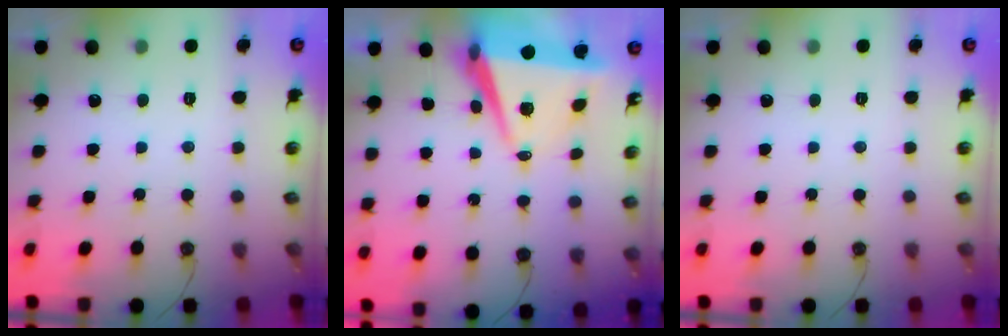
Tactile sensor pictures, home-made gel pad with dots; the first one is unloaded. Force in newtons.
{"total": 8.3, "press": 7.2, "slide": 4.1}
{"total": 0.0}